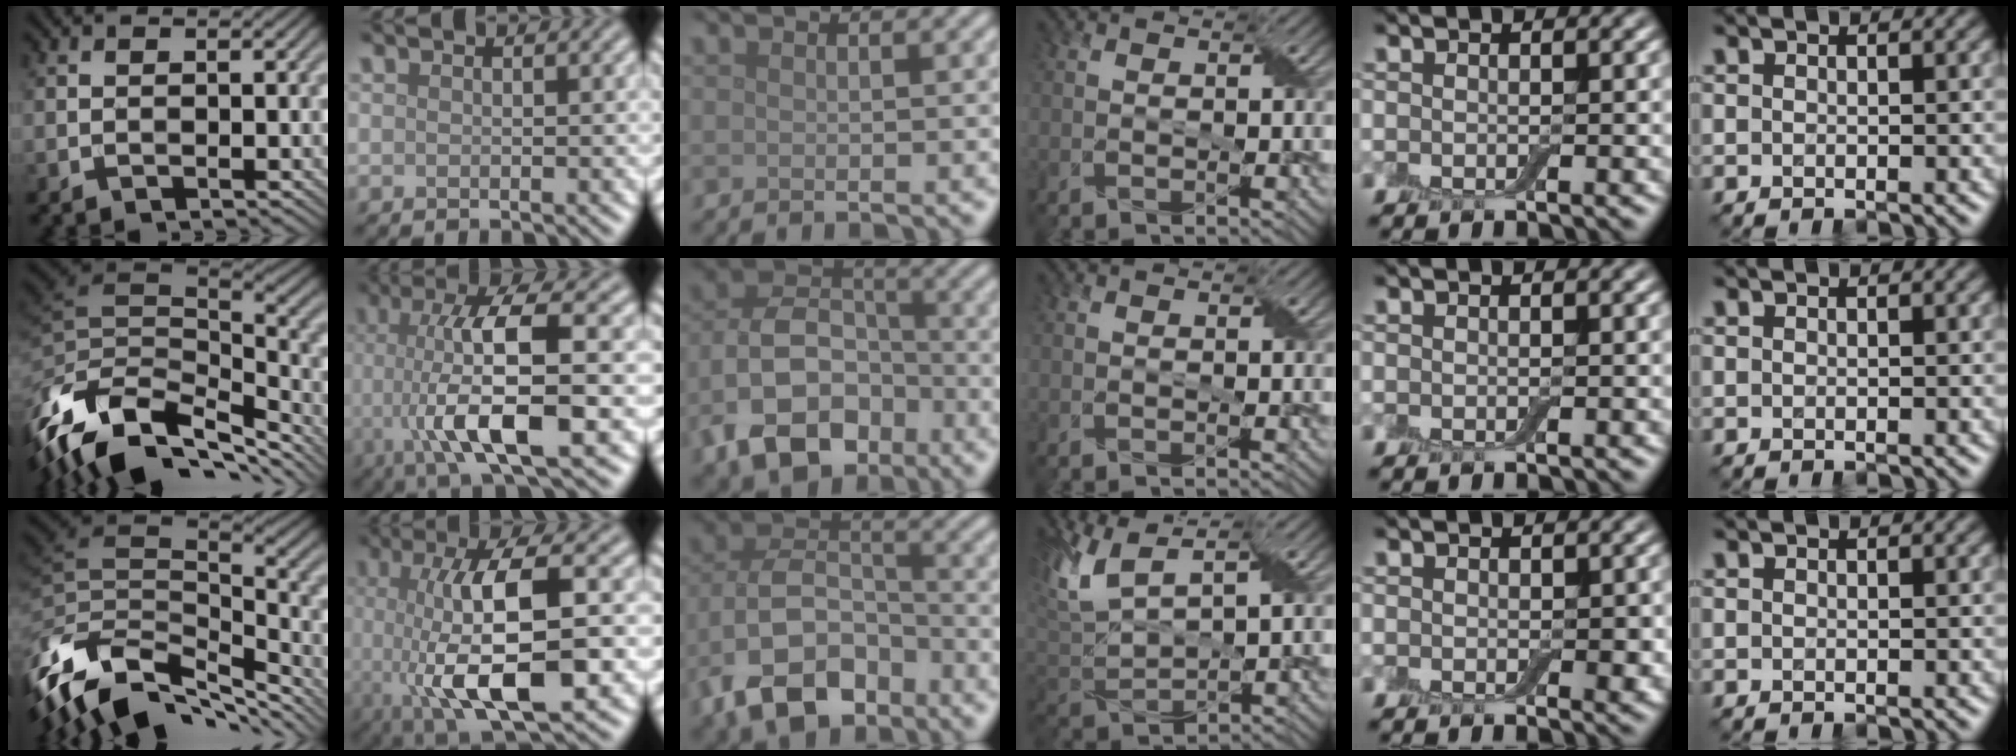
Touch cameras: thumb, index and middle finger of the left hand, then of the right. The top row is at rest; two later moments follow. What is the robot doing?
{"motion": "wrap", "object": "adhesive wrap"}